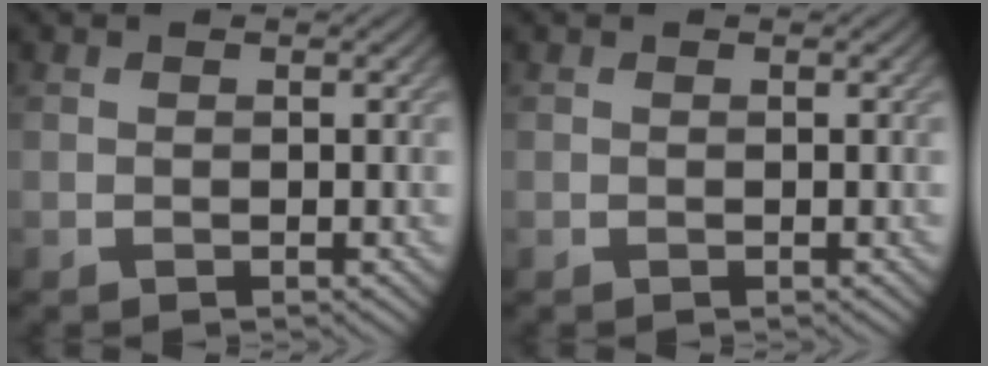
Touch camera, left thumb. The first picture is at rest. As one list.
[{"total": 0.0}]